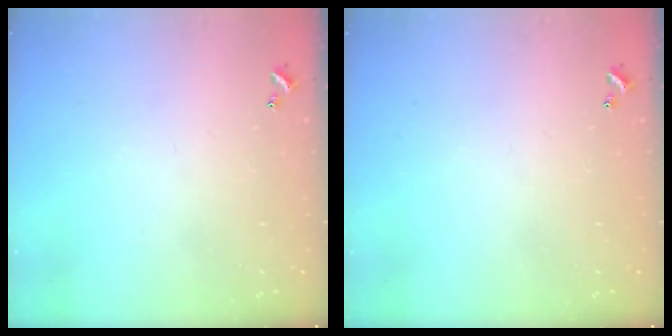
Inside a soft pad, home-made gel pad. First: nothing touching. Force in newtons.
{"total": 0.0}